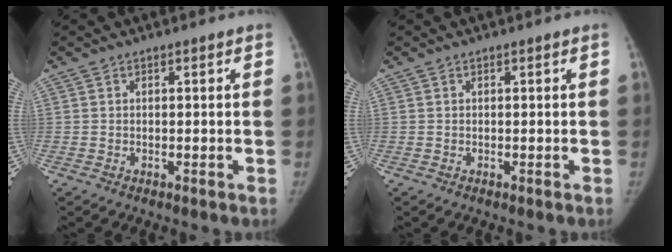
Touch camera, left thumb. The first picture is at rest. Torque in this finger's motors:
{"motor_torque": [-0.19, -0.12, 0.25, -0.21, 0.00]}